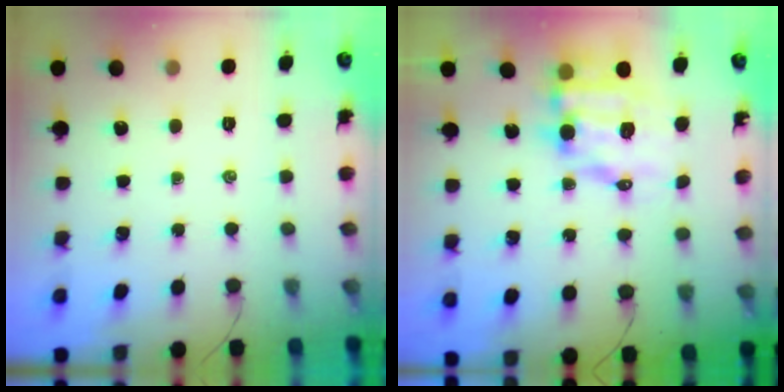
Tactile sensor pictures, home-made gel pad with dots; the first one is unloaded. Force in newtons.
{"total": 9.8, "press": 9.5, "slide": 2.5}